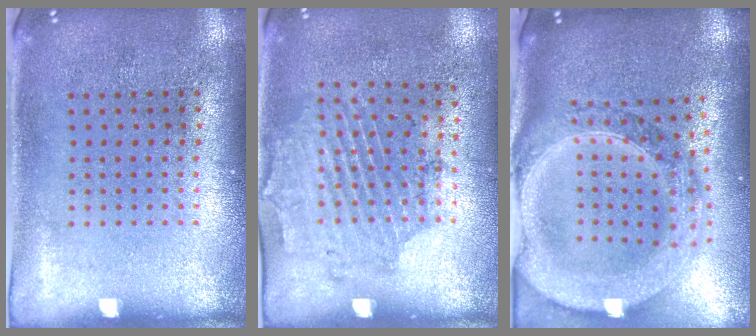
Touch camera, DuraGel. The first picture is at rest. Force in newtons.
{"total": 1.7, "press": 1.2, "slide": 1.2}
{"total": 3.4, "press": 2.8, "slide": 2.0}